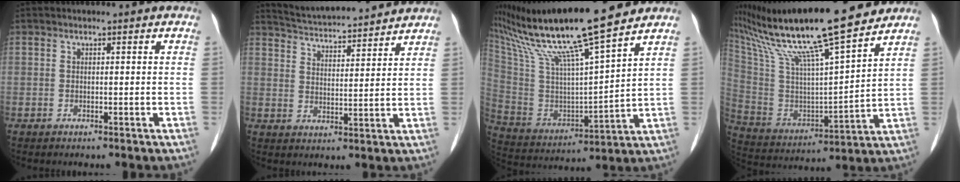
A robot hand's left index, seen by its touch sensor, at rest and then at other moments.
{"total": 14.3, "force": [13.6, 1.3, 4.2], "torque": [-0.077, 0.024, 0.202]}
{"total": 20.3, "force": [16.5, 0.3, 11.8], "torque": [-0.221, 0.010, 0.300]}
{"total": 22.6, "force": [18.3, 1.4, 13.1], "torque": [-0.240, 0.014, 0.322]}